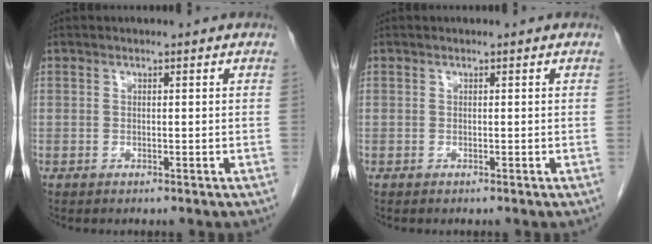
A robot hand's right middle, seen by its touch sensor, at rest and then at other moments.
{"total": 0.0}